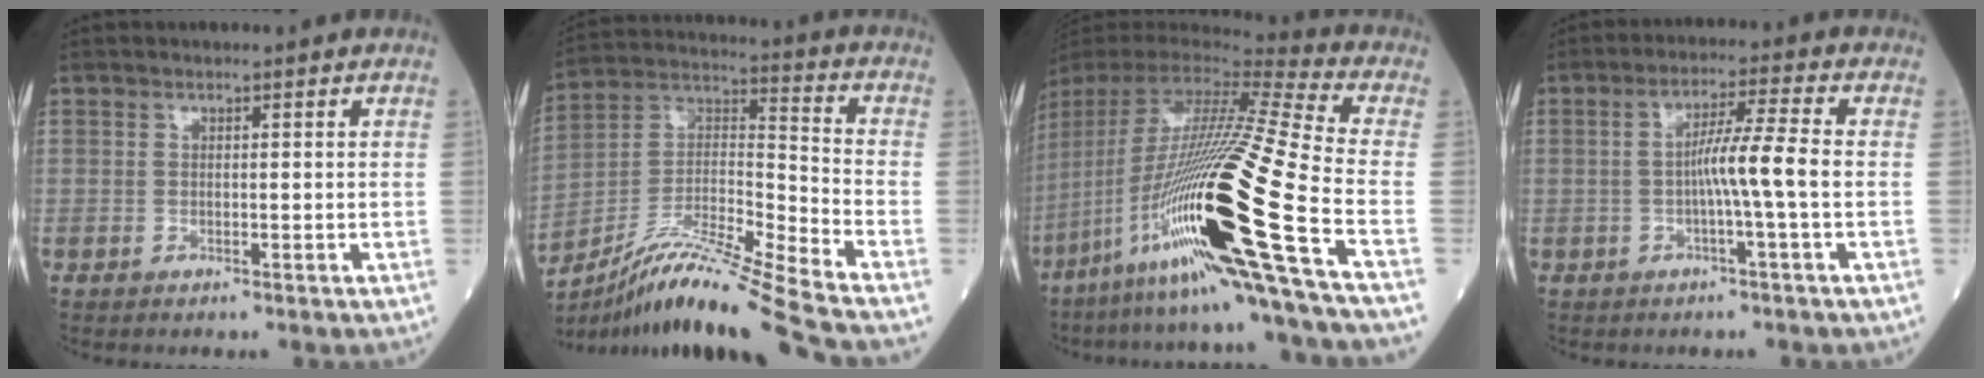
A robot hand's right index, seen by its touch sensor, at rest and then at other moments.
{"total": 18.8, "force": [-15.8, -1.9, 10.0], "torque": [-0.208, -0.005, -0.288]}
{"total": 31.6, "force": [-11.4, 0.4, 29.5], "torque": [-0.547, -0.049, -0.216]}
{"total": 6.1, "force": [-1.0, -1.2, 5.9], "torque": [-0.100, 0.010, -0.020]}